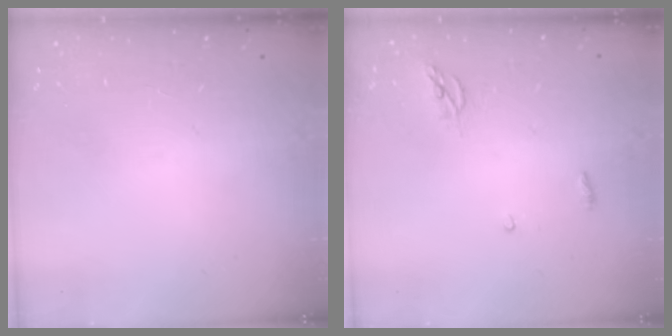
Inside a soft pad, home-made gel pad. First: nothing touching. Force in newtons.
{"total": 3.5, "press": 3.5, "slide": 0.2}